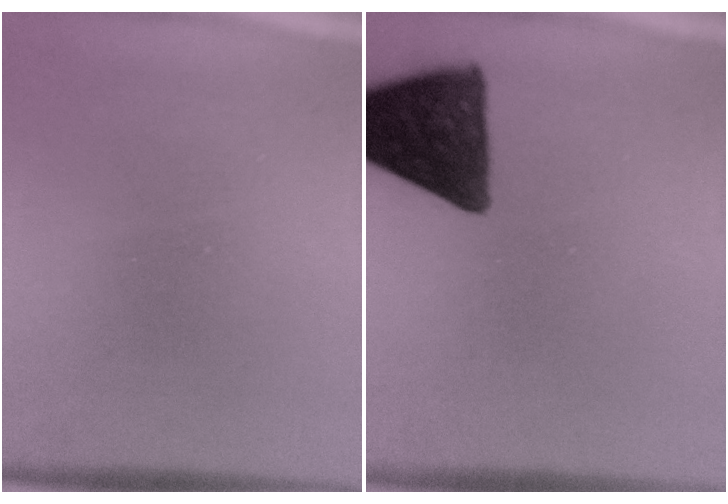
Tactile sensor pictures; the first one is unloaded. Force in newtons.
{"total": 12.3}